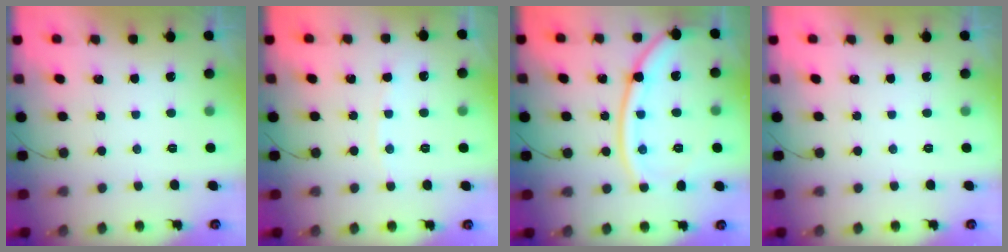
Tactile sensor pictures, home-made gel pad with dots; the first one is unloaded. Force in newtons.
{"total": 3.9, "press": 3.8, "slide": 0.6}
{"total": 15.5, "press": 15.4, "slide": 1.7}
{"total": 0.0}